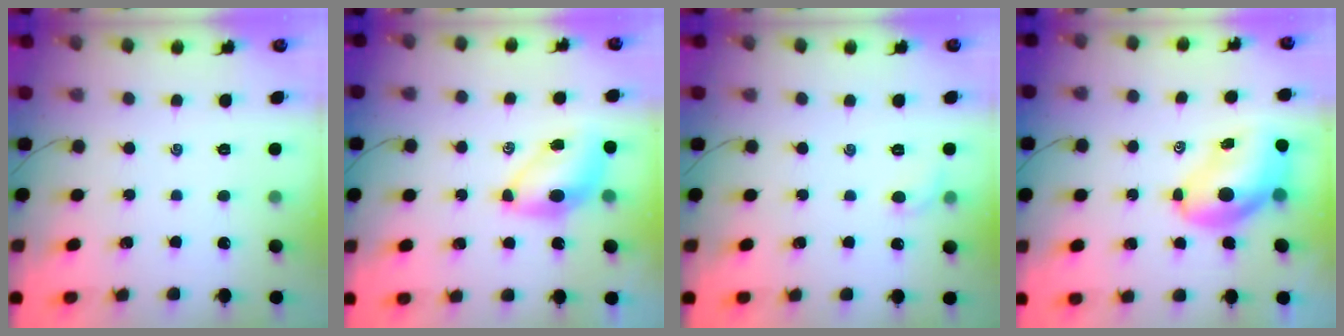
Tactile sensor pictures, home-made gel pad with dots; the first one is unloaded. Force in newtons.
{"total": 7.2, "press": 7.0, "slide": 1.4}
{"total": 4.8, "press": 4.6, "slide": 1.5}
{"total": 10.0, "press": 9.5, "slide": 3.1}